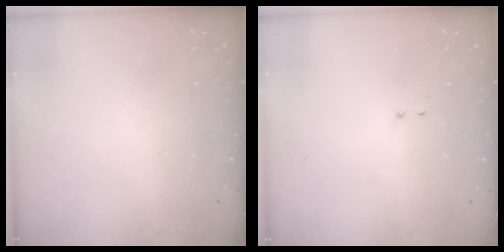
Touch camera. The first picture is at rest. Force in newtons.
{"total": 2.1, "press": 2.0, "slide": 0.6}